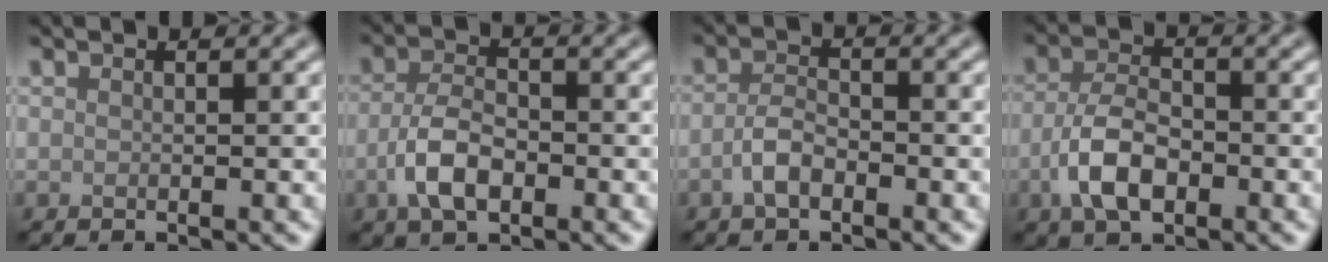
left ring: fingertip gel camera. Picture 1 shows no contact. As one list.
[{"total": 4.3, "force": [-1.7, 2.3, 3.3], "torque": [-0.065, 0.001, -0.037]}, {"total": 2.4, "force": [-1.2, 1.1, 1.7], "torque": [-0.036, 0.005, -0.029]}, {"total": 4.9, "force": [-2.0, 2.5, 3.7], "torque": [-0.074, 0.002, -0.043]}]